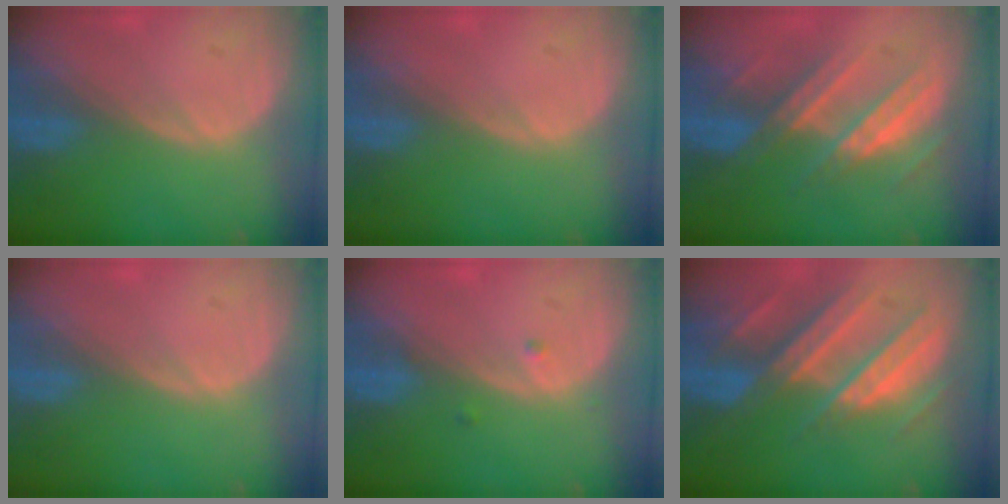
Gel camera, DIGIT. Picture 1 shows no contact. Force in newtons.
{"total": 0.0}
{"total": 7.3, "press": 7.3, "slide": 1.0}
{"total": 0.0}
{"total": 0.8, "press": 0.8, "slide": 0.2}
{"total": 10.3, "press": 9.1, "slide": 4.9}